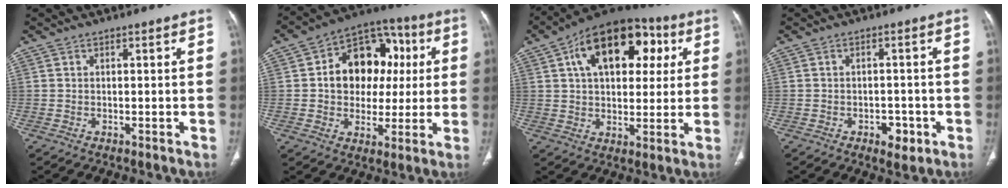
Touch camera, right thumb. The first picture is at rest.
{"total": 16.5, "force": [2.3, 12.4, 10.7], "torque": [-0.104, 0.024, 0.031]}
{"total": 20.3, "force": [6.8, 12.1, 14.8], "torque": [-0.190, 0.014, 0.097]}
{"total": 3.9, "force": [-1.9, 2.3, 2.6], "torque": [-0.021, 0.007, -0.021]}